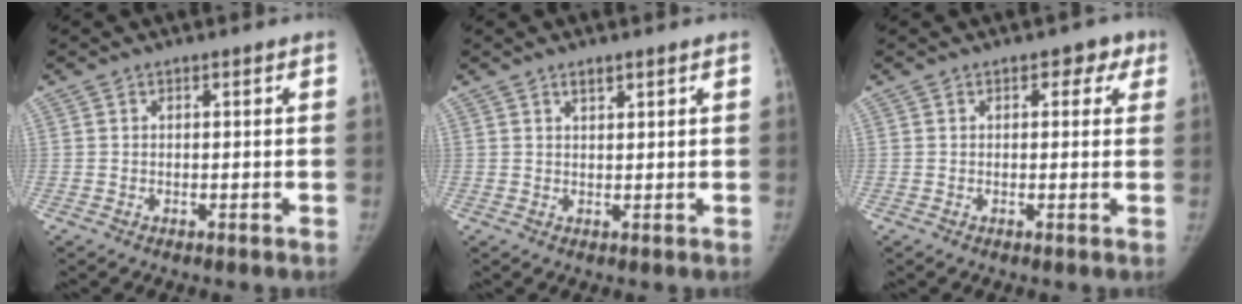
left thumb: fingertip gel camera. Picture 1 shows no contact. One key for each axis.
{"total": 1.5, "fx": 1.1, "fy": 0.5, "fz": 0.9, "tx": -0.008, "ty": -0.007, "tz": 0.019}
{"total": 3.3, "fx": 1.4, "fy": 2.4, "fz": 1.9, "tx": 0.016, "ty": 0.002, "tz": 0.008}